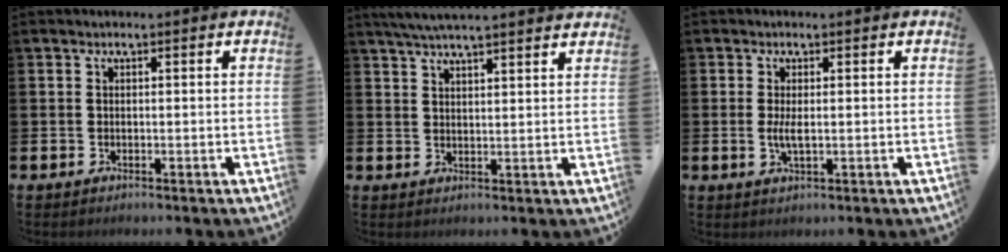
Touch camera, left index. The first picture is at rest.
{"total": 4.8, "force": [4.6, -0.3, 1.5], "torque": [-0.045, -0.013, 0.084]}
{"total": 2.6, "force": [0.0, 0.8, 2.4], "torque": [-0.046, -0.001, -0.002]}